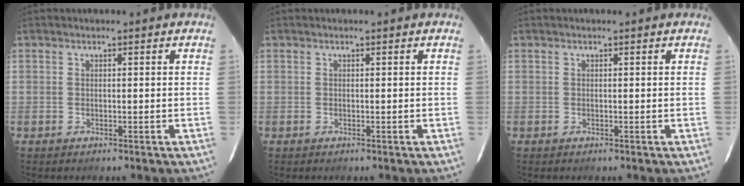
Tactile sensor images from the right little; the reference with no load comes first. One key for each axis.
{"total": 0.0}
{"total": 0.0}